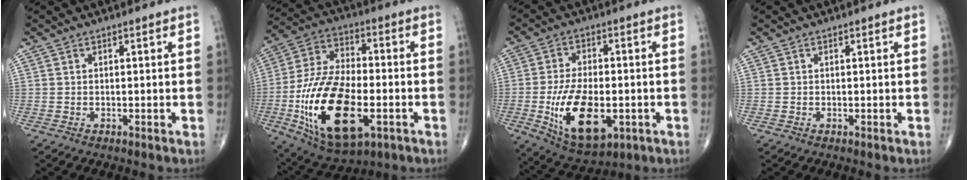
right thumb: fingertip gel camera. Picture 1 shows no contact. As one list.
[{"total": 23.3, "force": [-6.4, 11.6, 19.2], "torque": [-0.366, 0.014, -0.100]}, {"total": 15.8, "force": [-3.9, 8.2, 12.9], "torque": [-0.216, -0.003, -0.051]}, {"total": 0.0}]